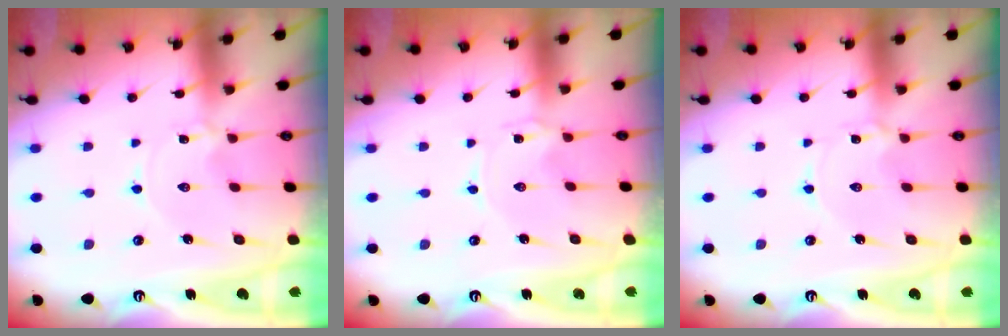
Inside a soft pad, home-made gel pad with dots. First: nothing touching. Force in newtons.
{"total": 0.0}
{"total": 1.8, "press": 1.8, "slide": 0.3}